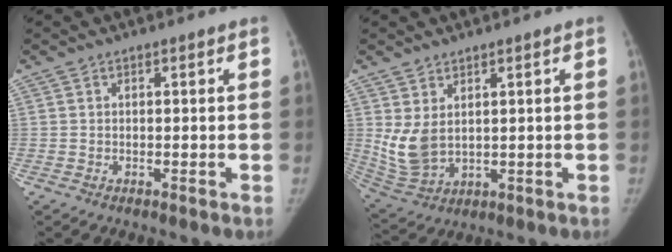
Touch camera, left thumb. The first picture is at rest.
{"total": 7.7, "force": [2.3, 4.7, 5.7], "torque": [-0.120, -0.016, 0.066]}